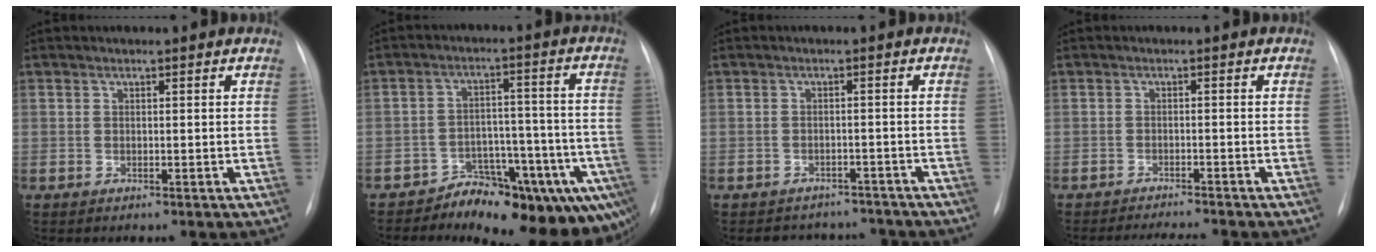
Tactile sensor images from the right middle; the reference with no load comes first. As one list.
[{"total": 13.6, "force": [-10.3, 6.4, 6.3], "torque": [-0.036, 0.060, -0.135]}, {"total": 6.9, "force": [-6.3, 2.8, 0.1], "torque": [0.006, 0.017, -0.075]}, {"total": 5.6, "force": [-5.3, -0.3, 1.7], "torque": [-0.024, -0.010, -0.080]}]